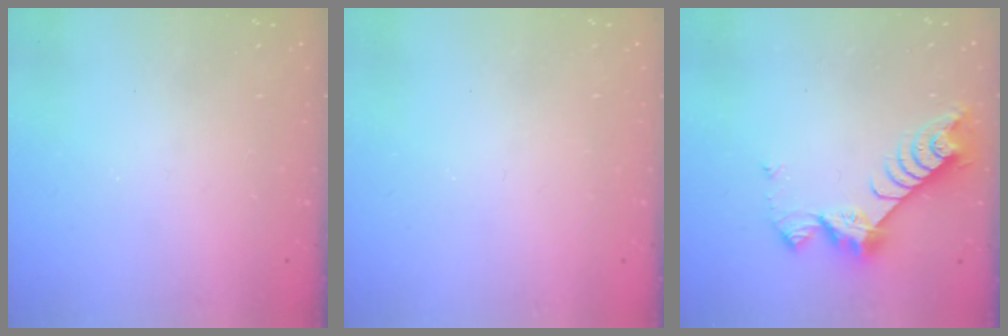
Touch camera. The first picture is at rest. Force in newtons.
{"total": 0.0}
{"total": 8.2, "press": 8.2, "slide": 0.5}